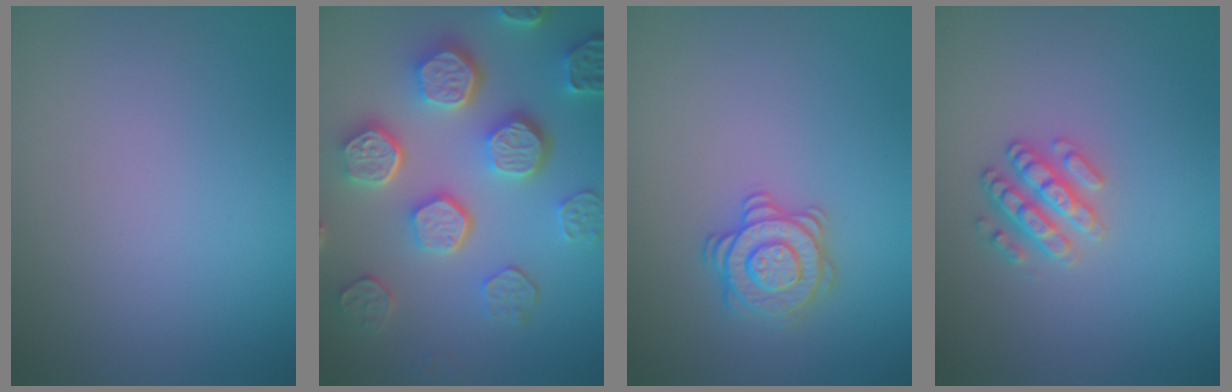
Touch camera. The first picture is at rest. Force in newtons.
{"total": 7.6, "press": 5.9, "slide": 4.8}
{"total": 2.8, "press": 2.8, "slide": 0.4}
{"total": 2.5, "press": 2.4, "slide": 0.7}